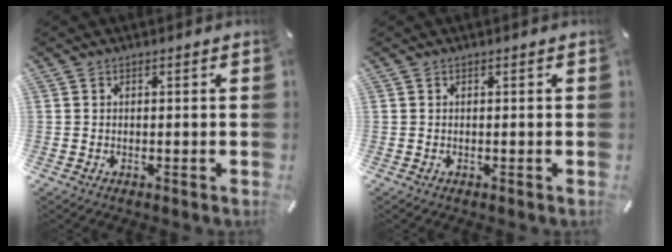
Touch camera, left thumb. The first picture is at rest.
{"total": 0.0}